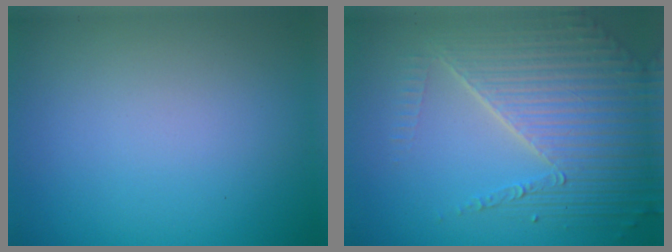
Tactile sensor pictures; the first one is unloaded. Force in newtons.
{"total": 7.2, "press": 5.2, "slide": 5.0}